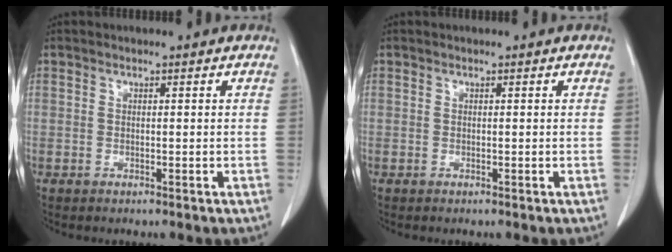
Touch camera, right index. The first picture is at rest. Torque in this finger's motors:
{"motor_torque": [0.00, 0.00, 0.03, 0.00]}